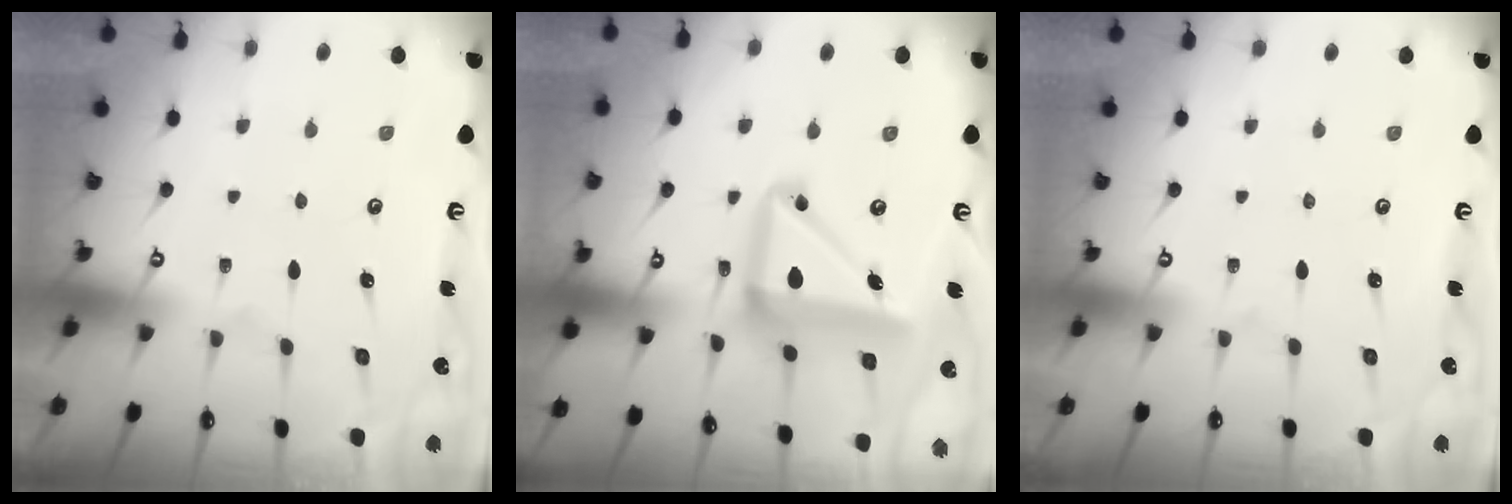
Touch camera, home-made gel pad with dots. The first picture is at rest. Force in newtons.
{"total": 15.1, "press": 15.0, "slide": 2.3}
{"total": 0.0}